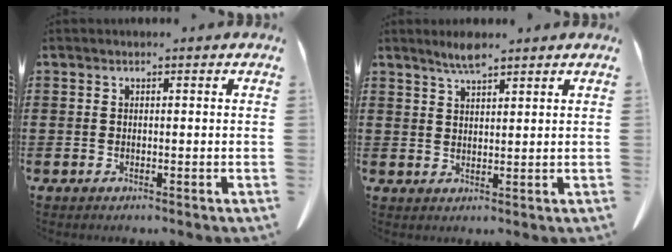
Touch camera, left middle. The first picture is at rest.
{"total": 3.1, "force": [2.5, 0.5, 1.7], "torque": [-0.038, -0.001, 0.046]}